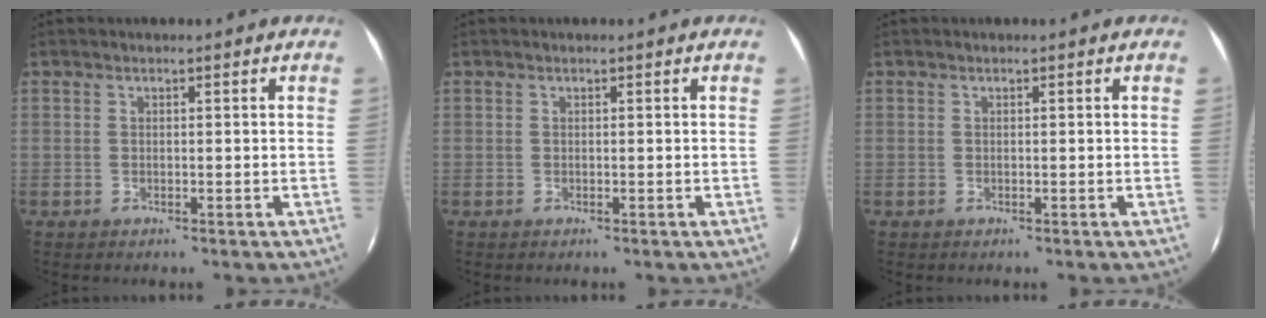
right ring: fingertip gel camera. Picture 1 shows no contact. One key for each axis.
{"total": 0.0}
{"total": 0.0}